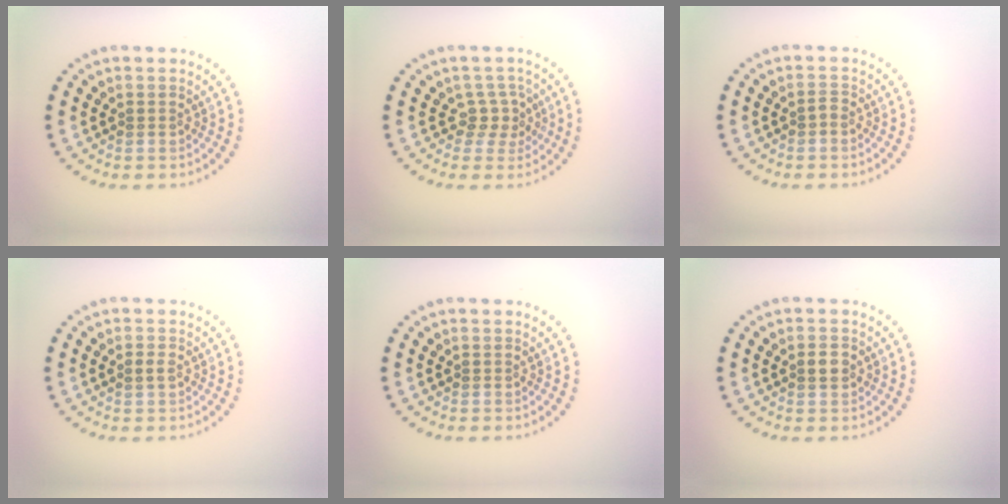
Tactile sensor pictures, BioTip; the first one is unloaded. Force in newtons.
{"total": 2.3, "press": 1.8, "slide": 1.4}
{"total": 0.6, "press": 0.5, "slide": 0.3}
{"total": 0.9, "press": 0.9, "slide": 0.0}
{"total": 0.0}
{"total": 1.5, "press": 1.4, "slide": 0.2}